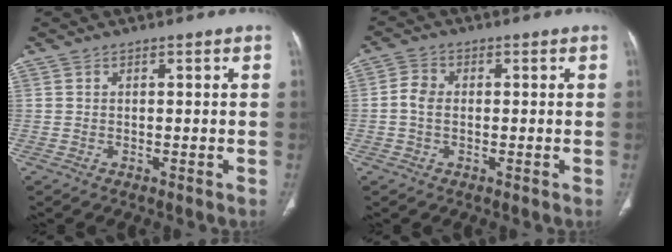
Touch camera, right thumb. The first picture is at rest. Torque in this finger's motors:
{"motor_torque": [-0.17, 0.70, 0.59, -0.28, -0.03]}